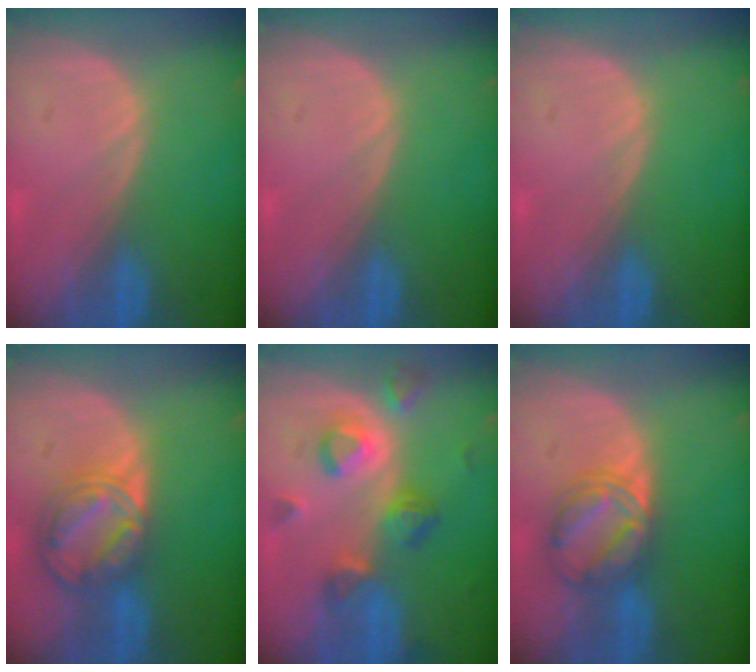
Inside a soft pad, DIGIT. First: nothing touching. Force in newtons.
{"total": 0.0}
{"total": 0.0}
{"total": 8.6, "press": 7.3, "slide": 4.6}
{"total": 7.4, "press": 7.3, "slide": 1.1}
{"total": 6.6, "press": 6.6, "slide": 0.4}